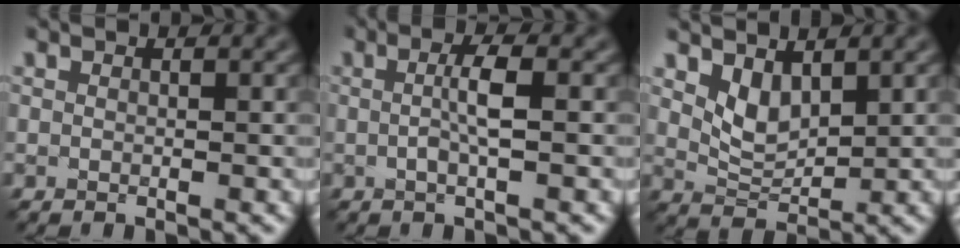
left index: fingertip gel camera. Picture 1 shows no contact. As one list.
[{"total": 2.5, "force": [0.0, 0.4, 2.5], "torque": [-0.048, 0.004, -0.001]}, {"total": 2.7, "force": [1.6, 1.4, 1.7], "torque": [-0.037, -0.010, 0.035]}]